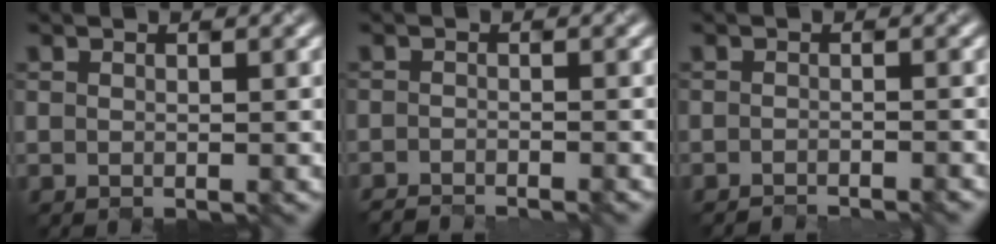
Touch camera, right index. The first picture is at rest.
{"total": 1.6, "force": [-1.6, 0.0, 0.1], "torque": [0.014, -0.005, -0.030]}
{"total": 1.2, "force": [-1.2, 0.0, 0.2], "torque": [0.011, -0.008, -0.031]}